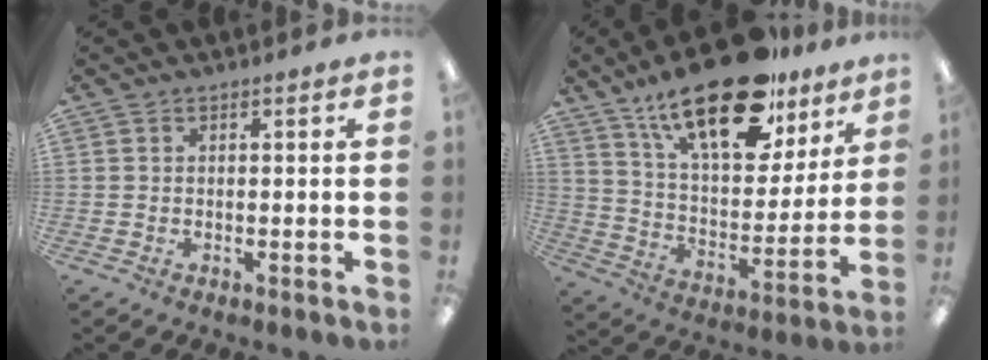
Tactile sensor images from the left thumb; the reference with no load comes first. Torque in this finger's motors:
{"motor_torque": [0.86, 0.94, 1.67, -1.10, 0.16]}